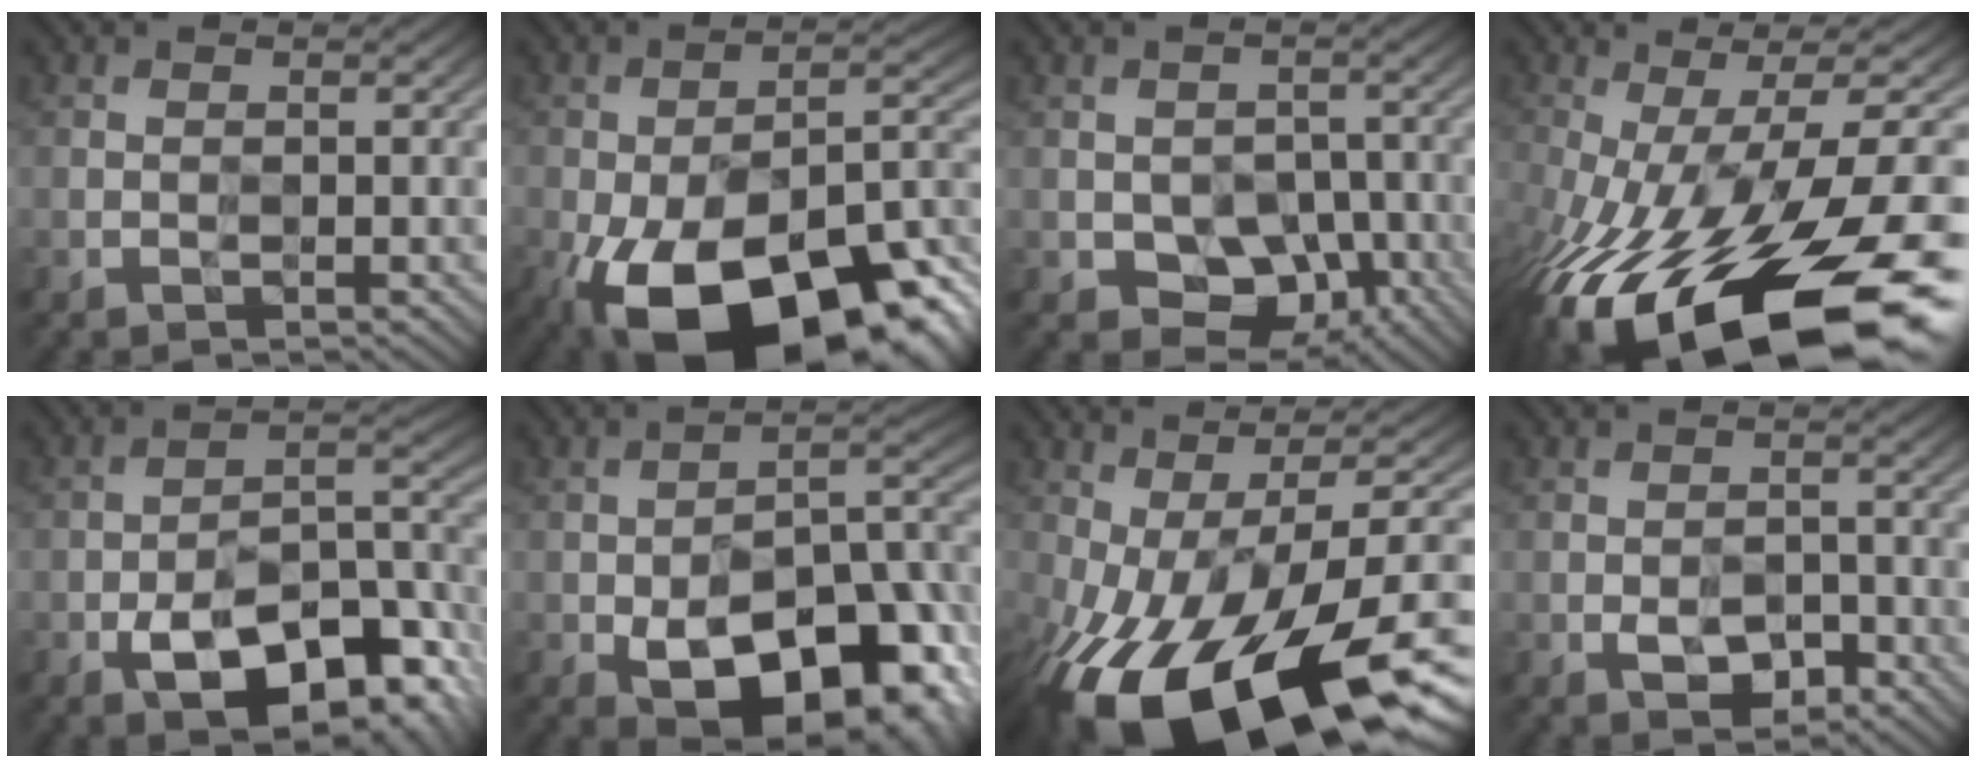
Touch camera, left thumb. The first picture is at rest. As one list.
[{"total": 20.4, "force": [-12.2, 9.2, 13.6], "torque": [-0.220, -0.042, -0.183]}, {"total": 6.1, "force": [-2.0, 4.7, 3.3], "torque": [-0.042, -0.010, -0.028]}, {"total": 18.4, "force": [-9.1, 5.0, 15.2], "torque": [-0.260, -0.031, -0.152]}, {"total": 13.0, "force": [-8.1, 5.6, 8.4], "torque": [-0.129, -0.015, -0.133]}, {"total": 17.1, "force": [-8.9, 8.3, 12.0], "torque": [-0.159, -0.015, -0.141]}, {"total": 18.8, "force": [-8.9, 7.0, 14.9], "torque": [-0.277, -0.028, -0.138]}, {"total": 2.9, "force": [-2.0, 1.6, 1.3], "torque": [-0.019, -0.003, -0.036]}]